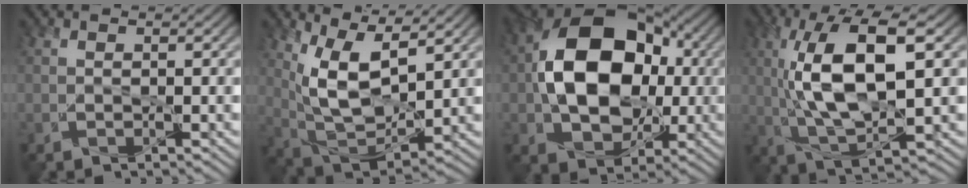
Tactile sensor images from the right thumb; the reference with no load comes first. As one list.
[{"total": 9.5, "force": [4.6, 4.1, 7.2], "torque": [-0.165, -0.006, 0.097]}, {"total": 15.6, "force": [0.6, 11.2, 10.8], "torque": [-0.182, 0.014, 0.012]}, {"total": 12.1, "force": [1.7, 4.4, 11.1], "torque": [-0.222, 0.004, 0.035]}]